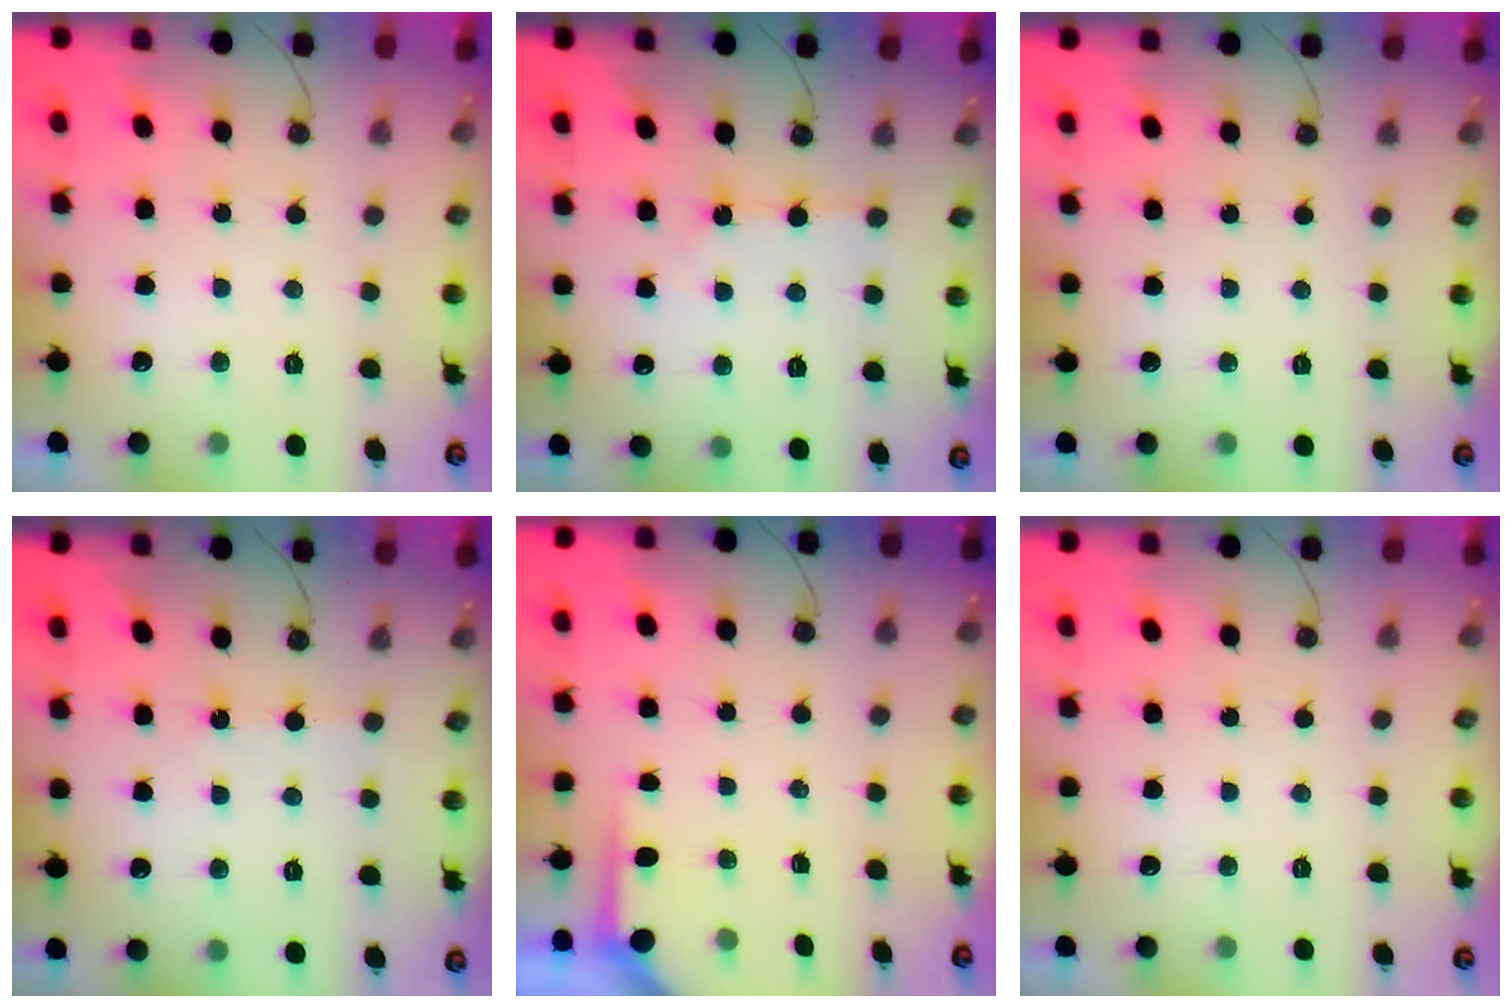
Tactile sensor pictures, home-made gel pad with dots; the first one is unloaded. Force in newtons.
{"total": 2.1, "press": 2.1, "slide": 0.4}
{"total": 0.0}
{"total": 1.0, "press": 1.0, "slide": 0.2}
{"total": 3.1, "press": 3.1, "slide": 0.4}
{"total": 0.0}